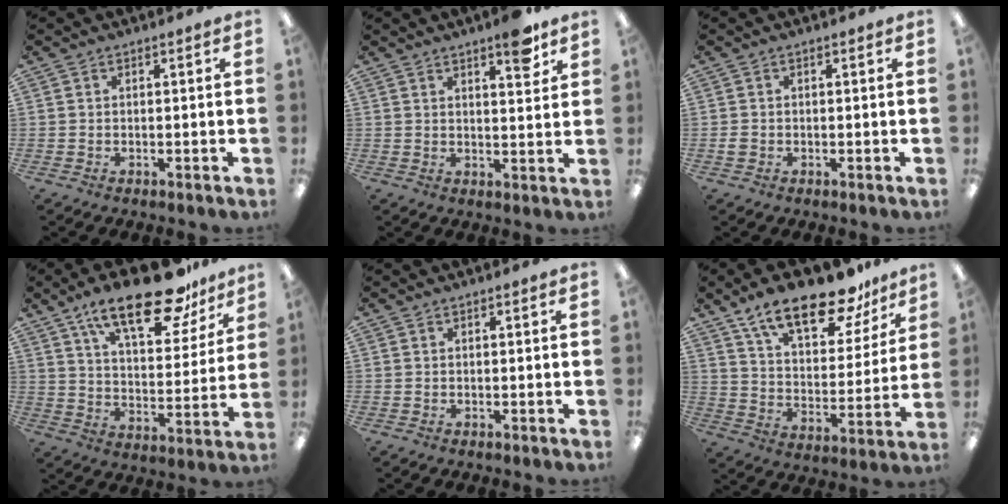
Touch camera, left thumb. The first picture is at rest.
{"total": 6.7, "force": [4.8, 1.8, 4.4], "torque": [-0.051, -0.028, 0.074]}
{"total": 1.2, "force": [-0.2, 1.0, 0.5], "torque": [-0.009, 0.003, -0.005]}
{"total": 21.5, "force": [14.7, 8.3, 13.4], "torque": [-0.203, -0.081, 0.244]}
{"total": 0.0}
{"total": 19.3, "force": [14.4, 7.1, 10.8], "torque": [-0.177, -0.086, 0.246]}